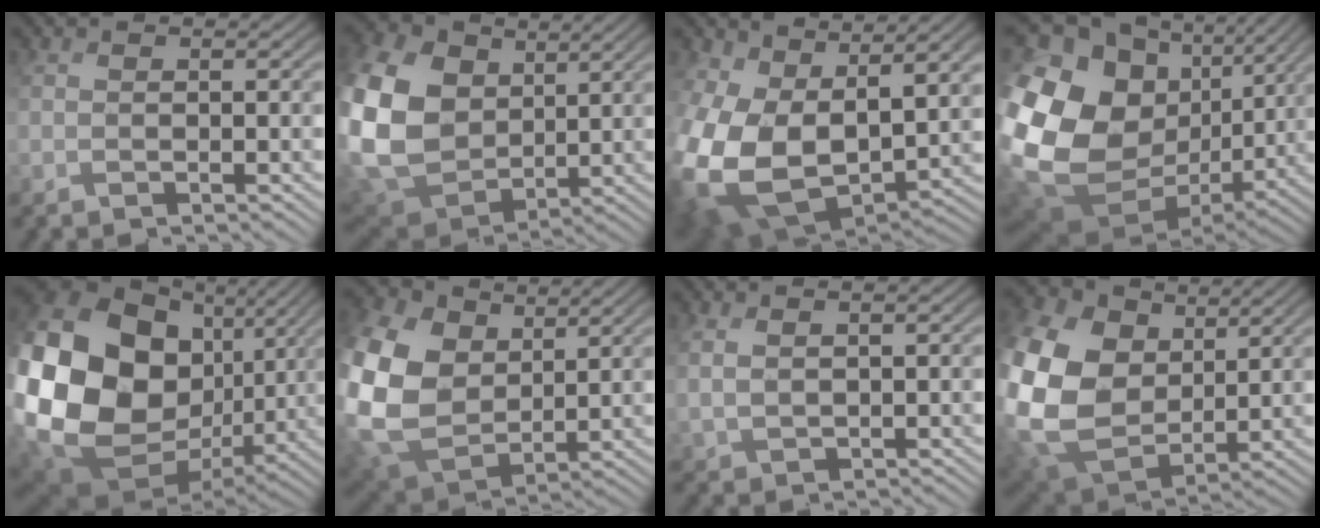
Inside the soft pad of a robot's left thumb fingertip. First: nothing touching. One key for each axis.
{"total": 16.3, "fx": 4.2, "fy": 12.7, "fz": 9.2, "tx": -0.289, "ty": 0.017, "tz": 0.087}
{"total": 16.9, "fx": 1.0, "fy": 11.8, "fz": 12.0, "tx": -0.301, "ty": -0.047, "tz": 0.048}
{"total": 20.9, "fx": 1.0, "fy": 16.9, "fz": 12.3, "tx": -0.326, "ty": -0.004, "tz": 0.046}
{"total": 24.3, "fx": 2.8, "fy": 19.6, "fz": 14.1, "tx": -0.404, "ty": -0.010, "tz": 0.062}
{"total": 15.1, "fx": 4.3, "fy": 11.3, "fz": 9.1, "tx": -0.286, "ty": 0.011, "tz": 0.092}
{"total": 2.1, "fx": 1.9, "fy": 0.6, "fz": 0.7, "tx": -0.018, "ty": 0.008, "tz": 0.041}
{"total": 16.5, "fx": 4.1, "fy": 12.6, "fz": 9.9, "tx": -0.300, "ty": 0.010, "tz": 0.086}